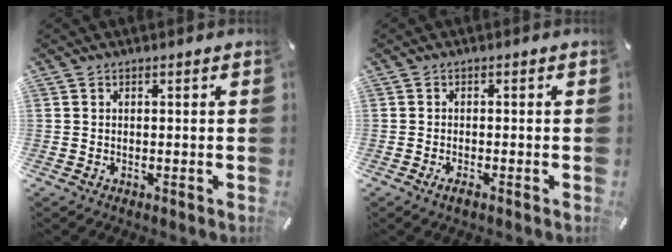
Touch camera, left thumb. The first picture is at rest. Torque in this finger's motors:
{"motor_torque": [0.28, 0.27, 0.00, 0.03, 0.00]}